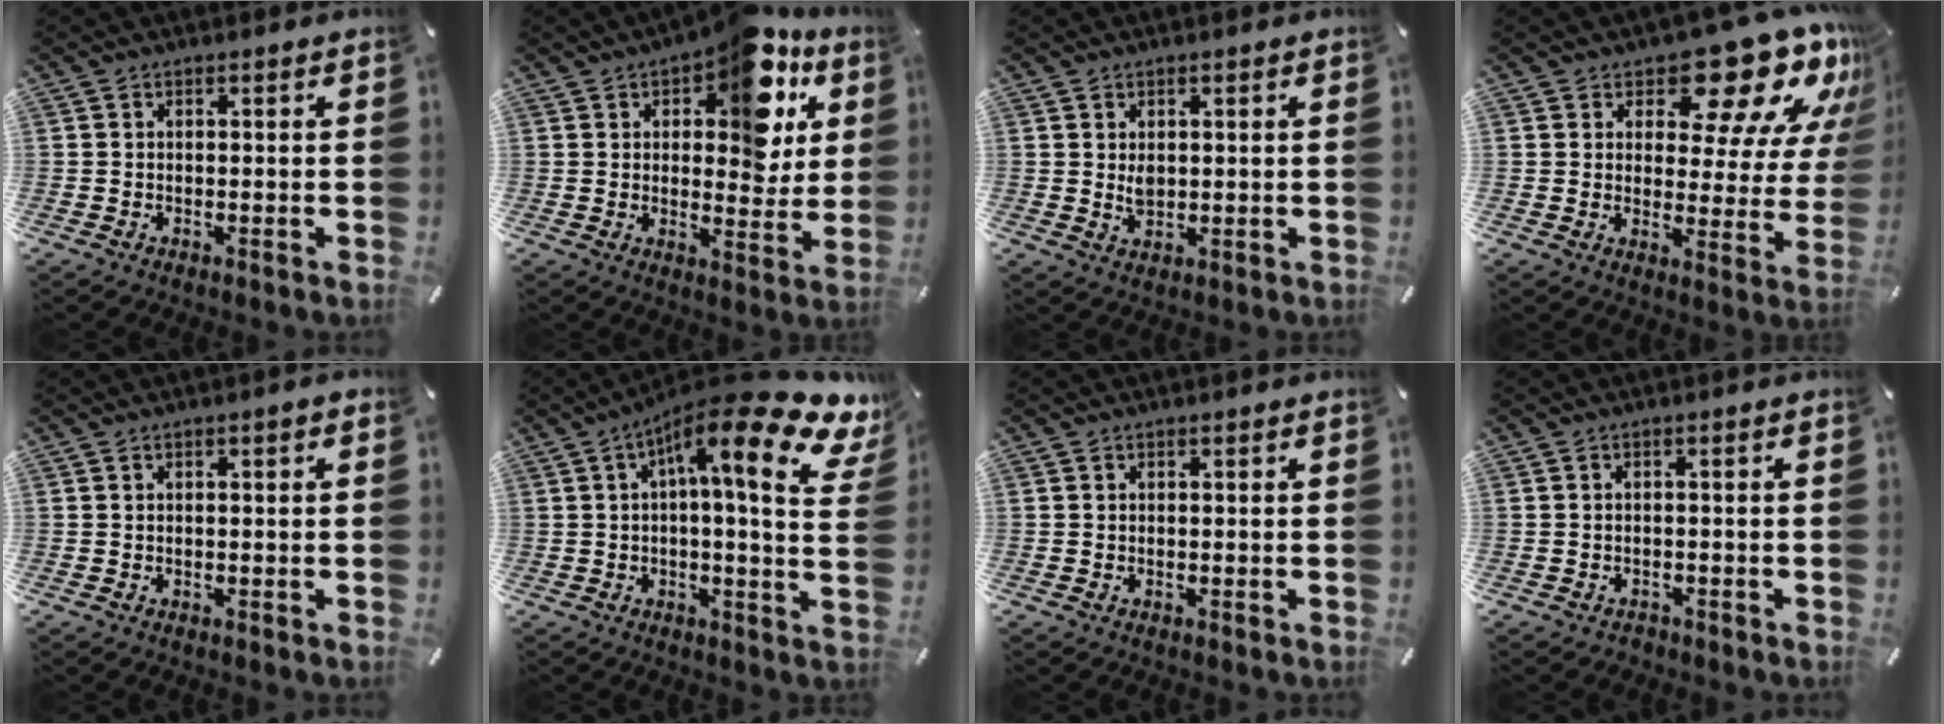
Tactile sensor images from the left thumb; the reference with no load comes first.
{"total": 14.9, "force": [8.6, 7.4, 9.8], "torque": [-0.124, -0.057, 0.143]}
{"total": 2.6, "force": [0.9, 1.8, 1.6], "torque": [-0.027, -0.001, 0.015]}
{"total": 18.6, "force": [13.3, 7.7, 10.5], "torque": [-0.141, -0.097, 0.220]}
{"total": 1.0, "force": [0.0, 0.2, 1.0], "torque": [-0.018, 0.000, 0.001]}
{"total": 20.0, "force": [8.7, 4.3, 17.4], "torque": [-0.261, -0.063, 0.126]}
{"total": 0.0}
{"total": 1.1, "force": [-0.9, 0.6, 0.2], "torque": [-0.006, 0.004, -0.021]}